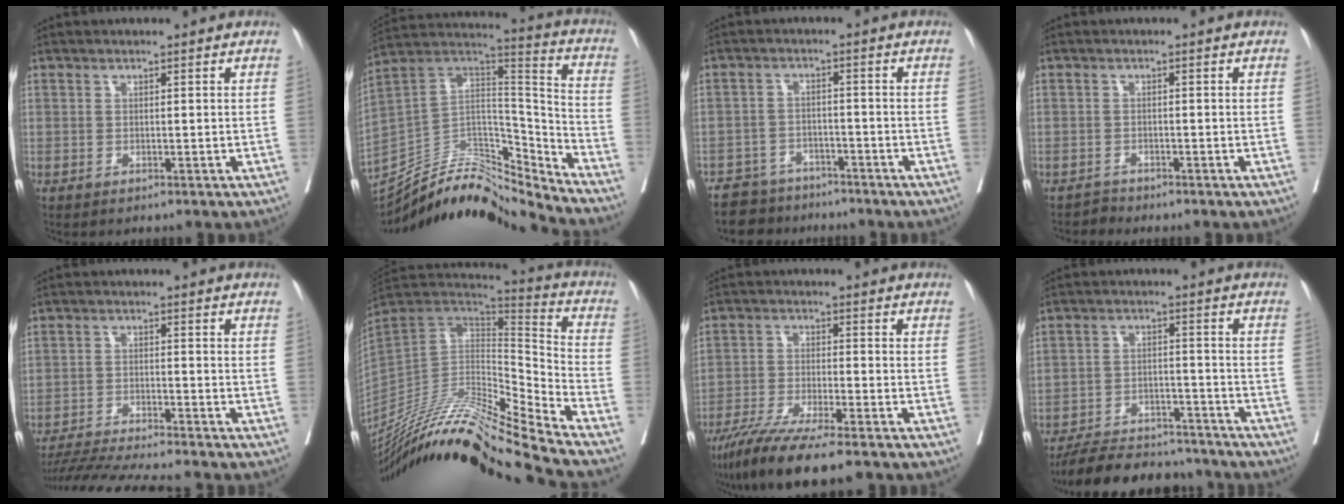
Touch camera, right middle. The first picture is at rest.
{"total": 22.0, "force": [-20.7, 3.1, 6.8], "torque": [-0.146, 0.037, -0.355]}
{"total": 6.0, "force": [-5.3, 2.8, -0.2], "torque": [0.009, 0.002, -0.089]}
{"total": 1.2, "force": [-1.1, 0.1, -0.6], "torque": [0.013, -0.006, -0.022]}
{"total": 11.8, "force": [-10.8, -0.6, 4.8], "torque": [-0.070, -0.016, -0.178]}
{"total": 26.1, "force": [-22.7, -1.2, 12.9], "torque": [-0.235, -0.027, -0.393]}
{"total": 11.8, "force": [-9.1, 0.6, 7.4], "torque": [-0.119, -0.031, -0.151]}
{"total": 13.9, "force": [-12.8, 4.0, 3.8], "torque": [-0.055, 0.007, -0.187]}